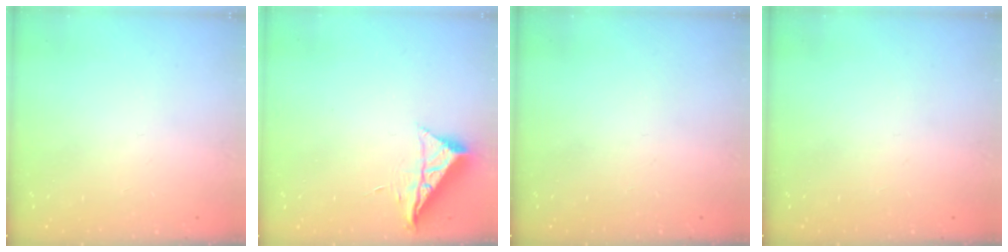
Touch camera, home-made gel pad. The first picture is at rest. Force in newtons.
{"total": 7.4, "press": 7.4, "slide": 0.3}
{"total": 0.0}
{"total": 0.0}